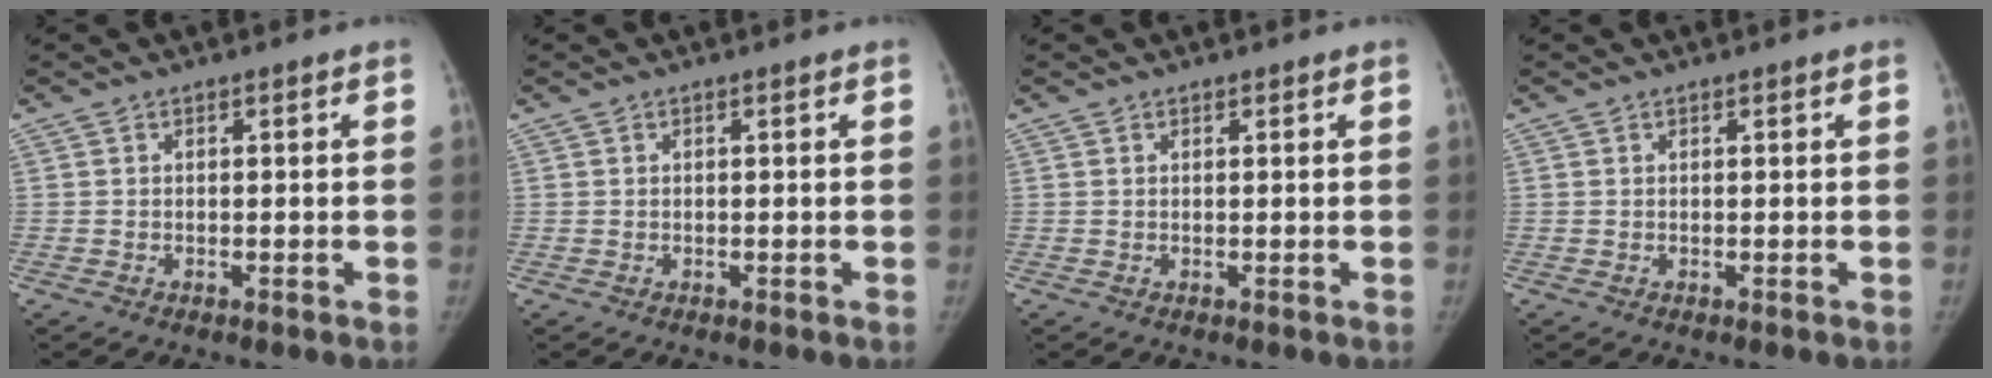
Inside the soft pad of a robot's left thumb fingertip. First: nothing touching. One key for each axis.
{"total": 0.0}
{"total": 0.0}
{"total": 0.0}